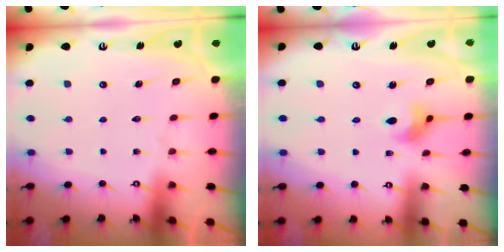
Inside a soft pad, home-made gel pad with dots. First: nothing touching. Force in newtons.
{"total": 5.4, "press": 5.3, "slide": 0.6}